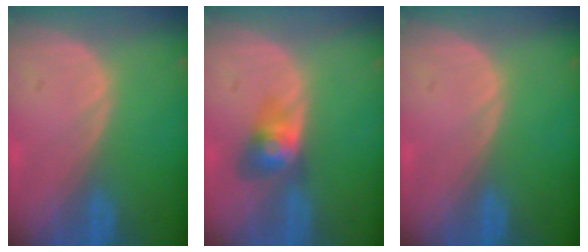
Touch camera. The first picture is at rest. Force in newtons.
{"total": 3.9, "press": 3.9, "slide": 0.2}
{"total": 0.0}